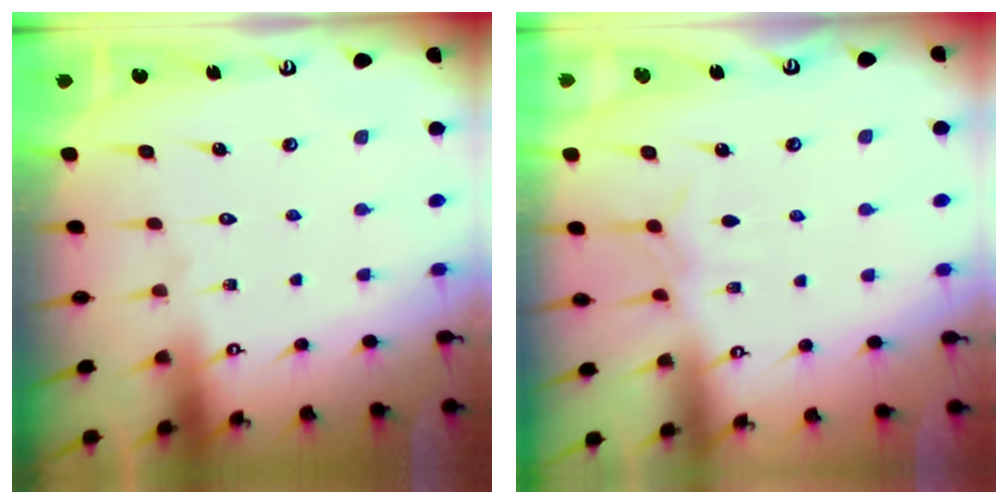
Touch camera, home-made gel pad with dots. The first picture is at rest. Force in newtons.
{"total": 3.7, "press": 3.7, "slide": 0.2}